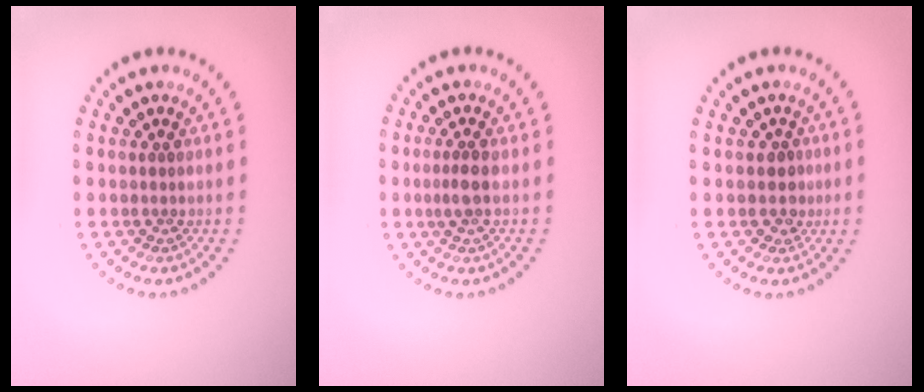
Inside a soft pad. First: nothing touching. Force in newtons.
{"total": 1.7, "press": 1.5, "slide": 0.9}
{"total": 1.5, "press": 1.3, "slide": 0.8}